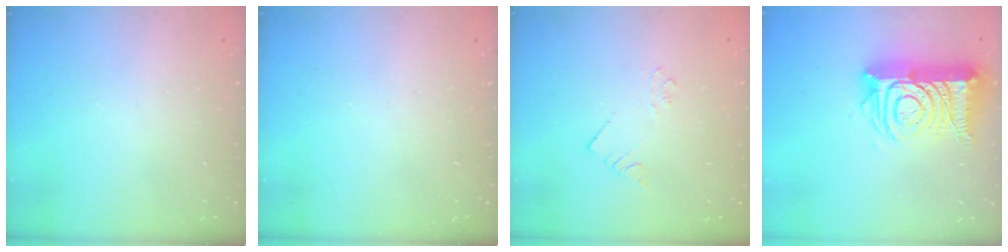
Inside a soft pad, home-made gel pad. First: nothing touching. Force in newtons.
{"total": 0.0}
{"total": 2.2, "press": 2.2, "slide": 0.1}
{"total": 18.1, "press": 17.9, "slide": 2.0}